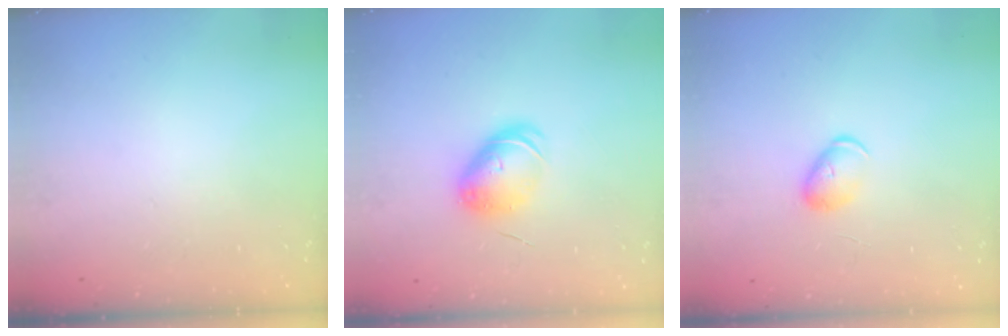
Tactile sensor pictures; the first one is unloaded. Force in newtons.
{"total": 7.7, "press": 7.5, "slide": 1.6}
{"total": 5.2, "press": 5.2, "slide": 0.3}